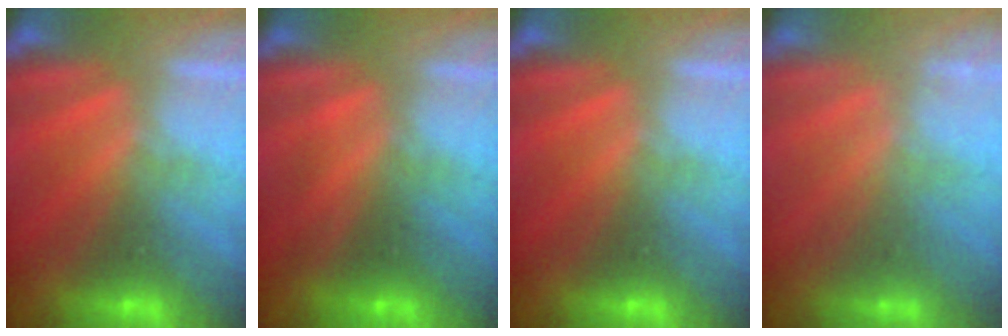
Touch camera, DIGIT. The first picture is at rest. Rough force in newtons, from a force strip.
{"total": 1.7}
{"total": 0.0}
{"total": 1.9}